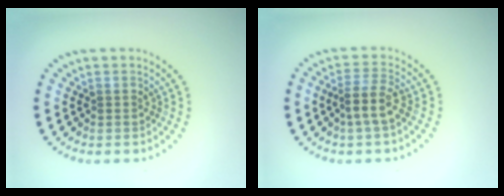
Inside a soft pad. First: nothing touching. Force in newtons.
{"total": 2.7, "press": 2.1, "slide": 1.6}